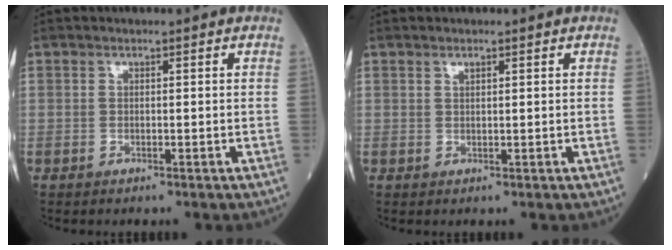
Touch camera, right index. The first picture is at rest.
{"total": 0.7, "force": [0.5, 0.2, 0.4], "torque": [-0.012, -0.001, 0.009]}